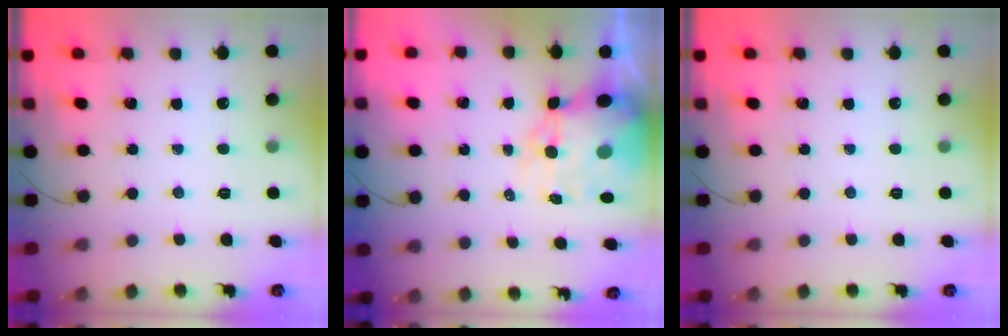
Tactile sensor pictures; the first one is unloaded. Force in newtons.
{"total": 11.6, "press": 11.2, "slide": 3.0}
{"total": 0.0}